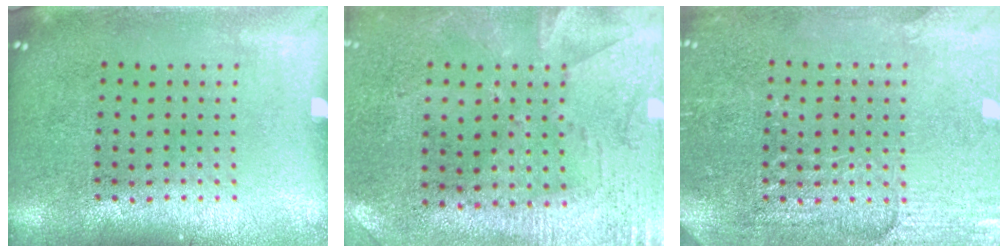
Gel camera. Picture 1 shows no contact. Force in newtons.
{"total": 2.8, "press": 2.2, "slide": 1.6}
{"total": 2.9, "press": 2.9, "slide": 0.3}